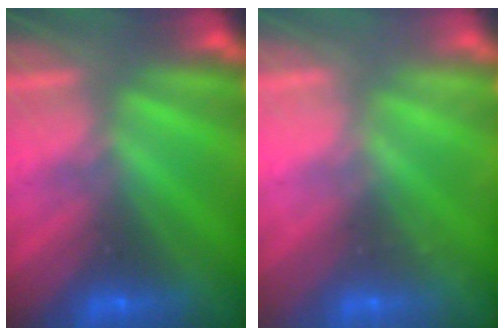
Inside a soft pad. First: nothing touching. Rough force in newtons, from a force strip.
{"total": 2.0}